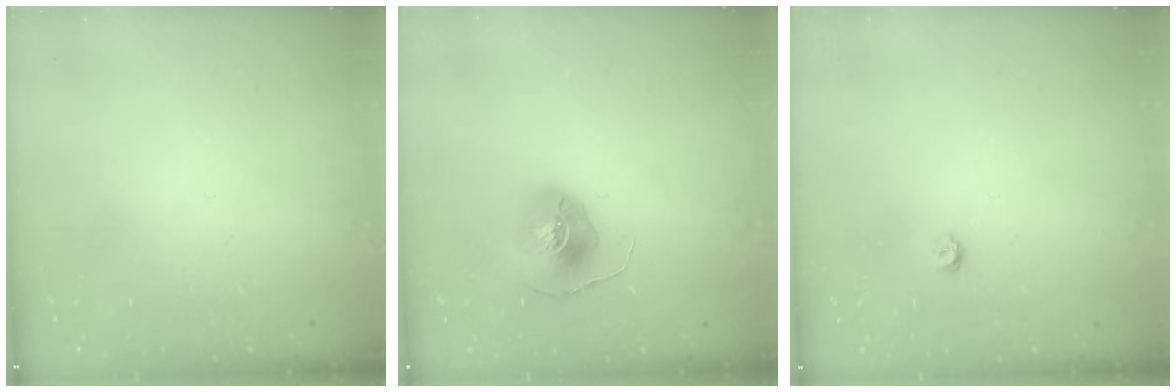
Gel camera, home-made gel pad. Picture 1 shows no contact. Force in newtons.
{"total": 9.6, "press": 9.6, "slide": 0.8}
{"total": 3.2, "press": 3.2, "slide": 0.3}